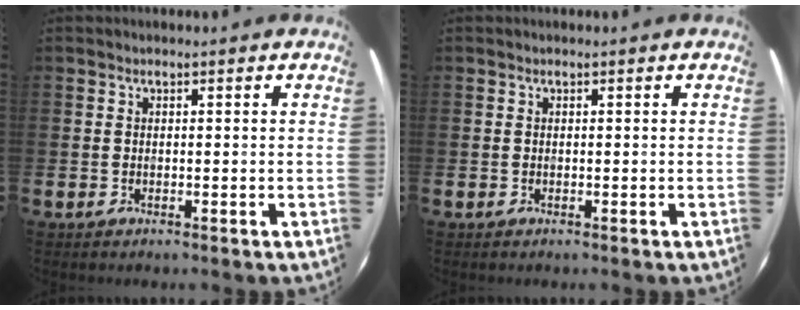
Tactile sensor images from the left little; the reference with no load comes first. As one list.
[{"total": 0.0}]